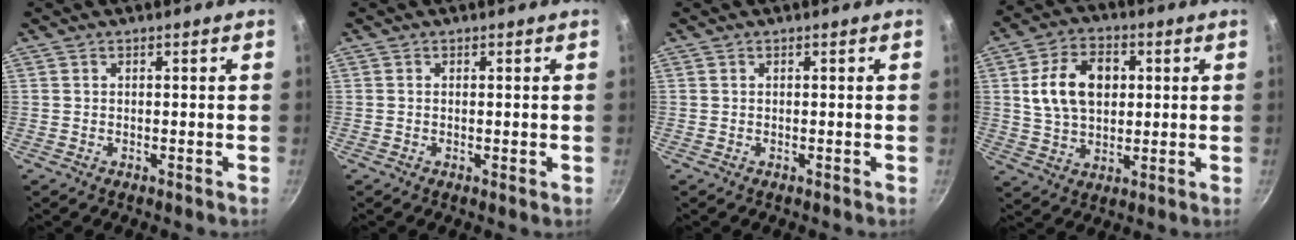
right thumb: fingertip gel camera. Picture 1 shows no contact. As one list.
[{"total": 0.8, "force": [-0.1, 0.1, 0.8], "torque": [-0.014, -0.002, -0.002]}, {"total": 0.0}, {"total": 12.7, "force": [2.4, 8.8, 8.9], "torque": [-0.134, 0.004, 0.038]}]